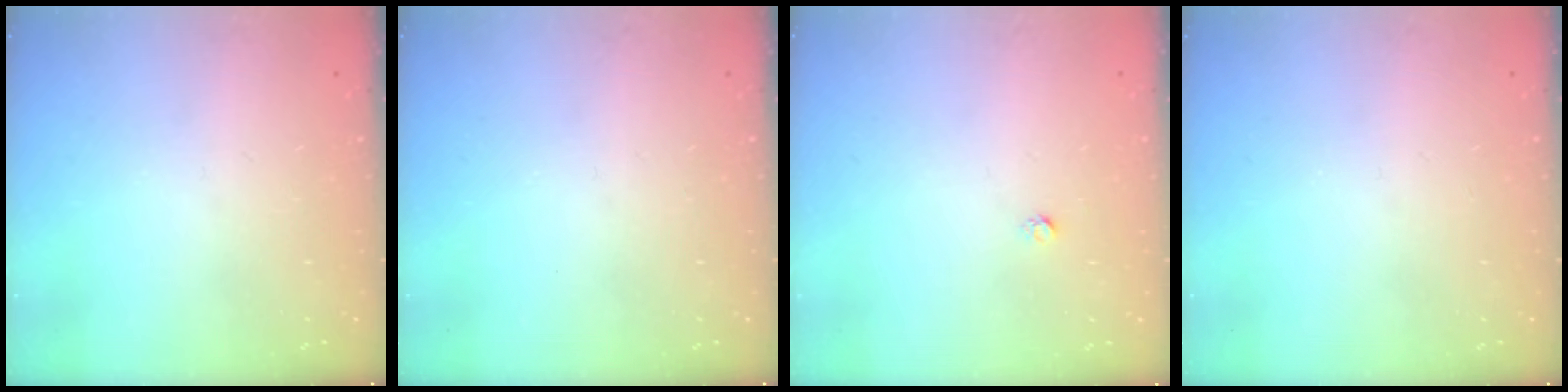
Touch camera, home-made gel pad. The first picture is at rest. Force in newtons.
{"total": 0.0}
{"total": 1.6, "press": 1.5, "slide": 0.1}
{"total": 0.0}